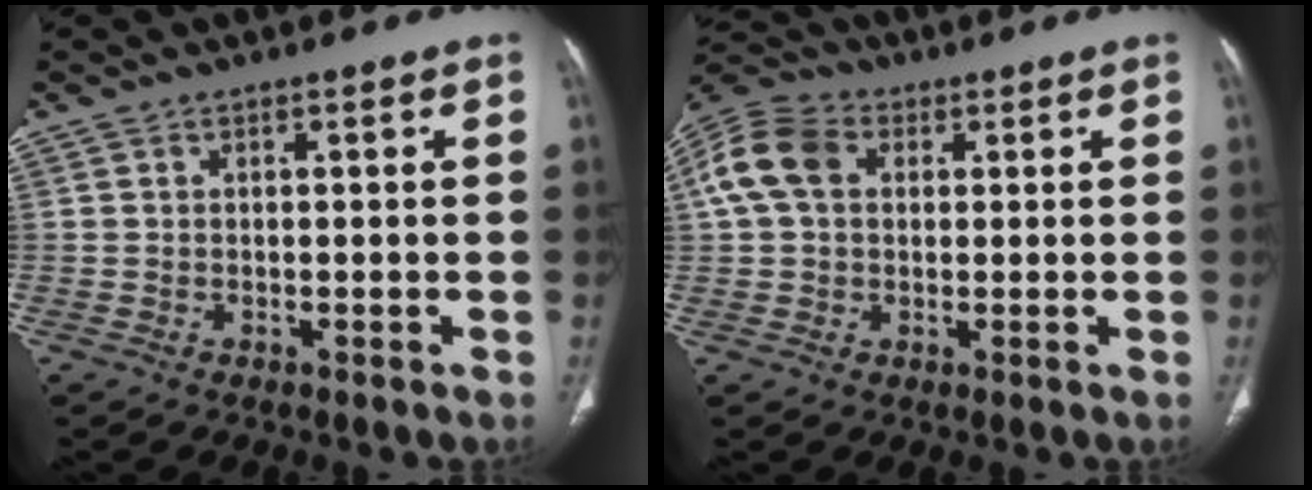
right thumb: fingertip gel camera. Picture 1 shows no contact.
{"total": 10.8, "force": [2.5, 7.9, 7.0], "torque": [-0.141, 0.026, 0.041]}